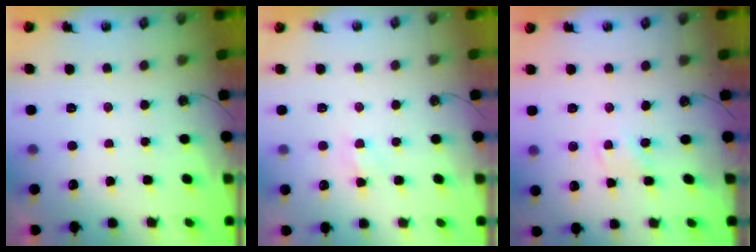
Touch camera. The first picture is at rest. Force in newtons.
{"total": 5.5, "press": 5.5, "slide": 0.5}
{"total": 2.7, "press": 2.7, "slide": 0.2}